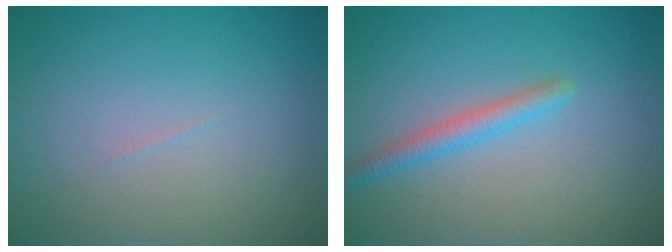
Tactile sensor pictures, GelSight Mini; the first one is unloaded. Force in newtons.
{"total": 2.1, "press": 2.1, "slide": 0.1}